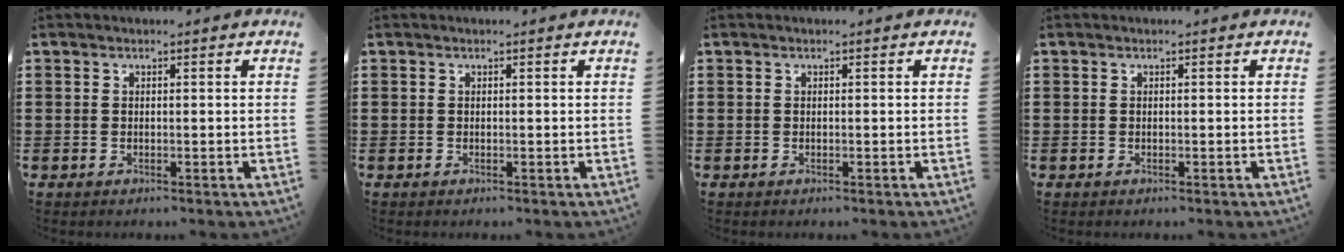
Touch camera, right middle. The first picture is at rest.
{"total": 0.0}
{"total": 0.0}
{"total": 0.0}